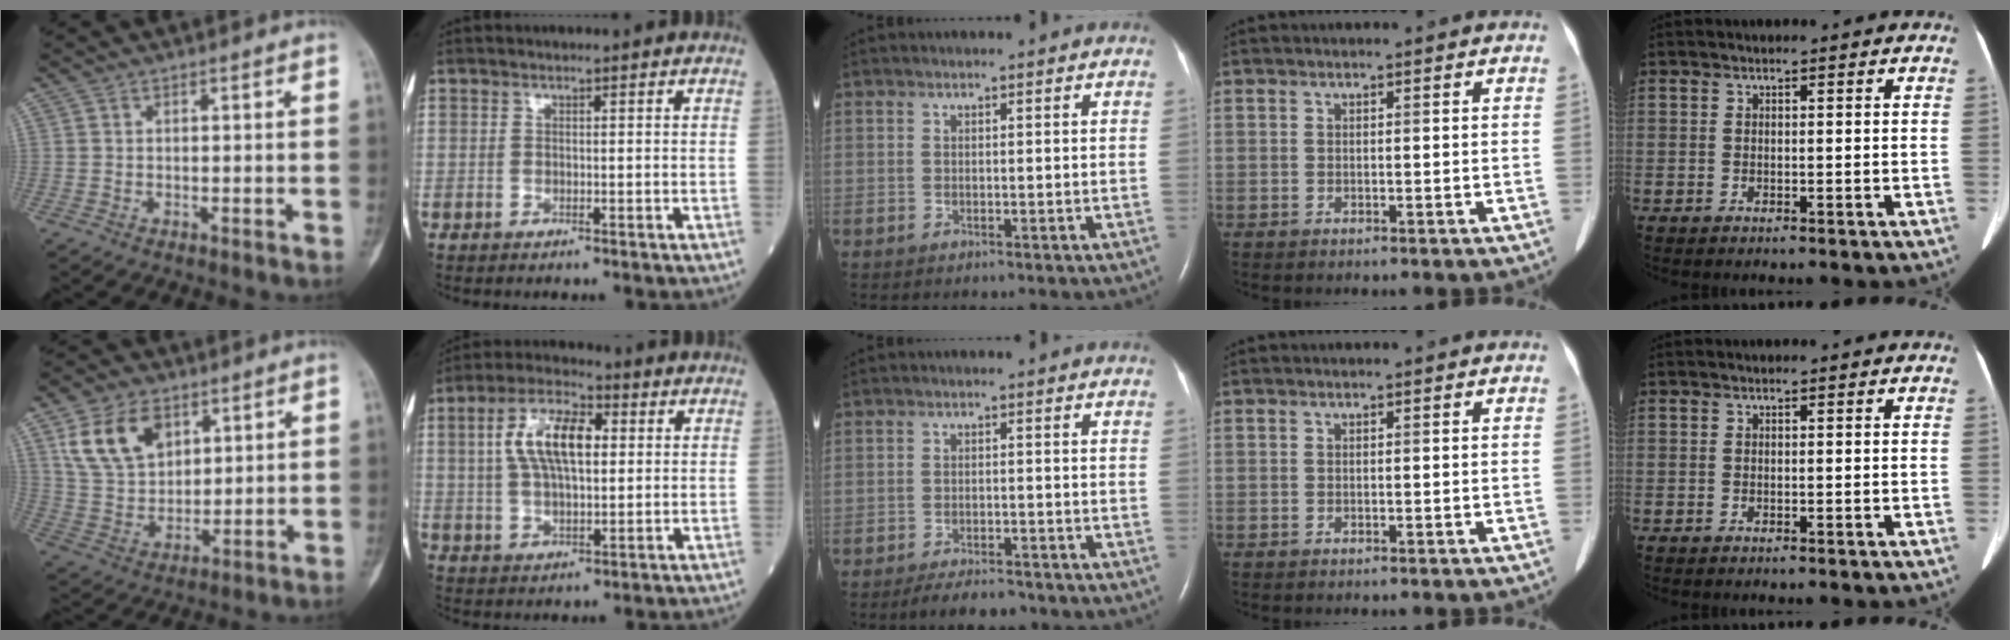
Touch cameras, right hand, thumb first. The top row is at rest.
{"thumb": {"total": 12.6, "force": [5.9, 8.3, 7.5], "torque": [-0.119, -0.018, 0.123]}, "index": {"total": 10.6, "force": [2.3, 4.2, 9.5], "torque": [-0.190, 0.019, 0.040]}, "middle": {"total": 4.7, "force": [-4.0, 1.3, 2.1], "torque": [-0.037, -0.005, -0.063]}}